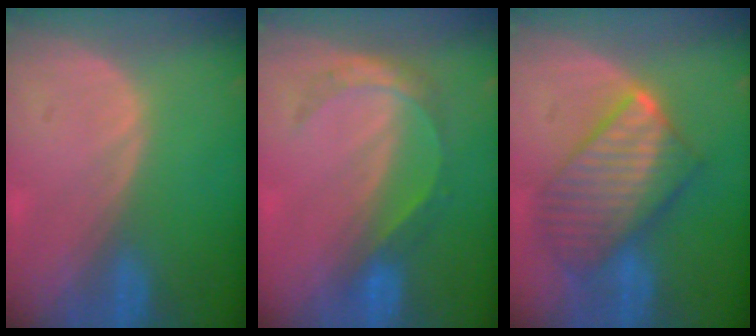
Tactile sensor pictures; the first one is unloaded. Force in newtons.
{"total": 5.6, "press": 4.8, "slide": 2.9}
{"total": 10.2, "press": 10.2, "slide": 0.8}